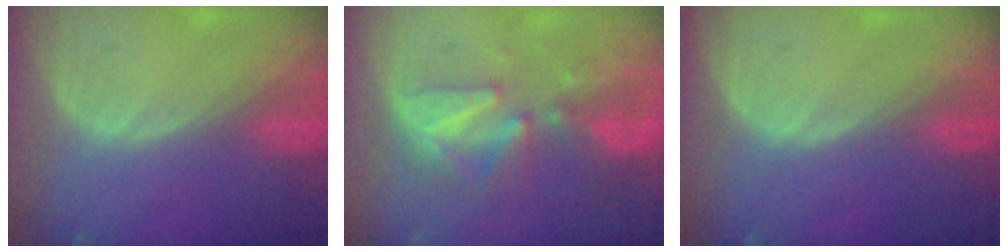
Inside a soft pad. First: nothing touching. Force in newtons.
{"total": 9.2, "press": 8.5, "slide": 3.4}
{"total": 0.0}